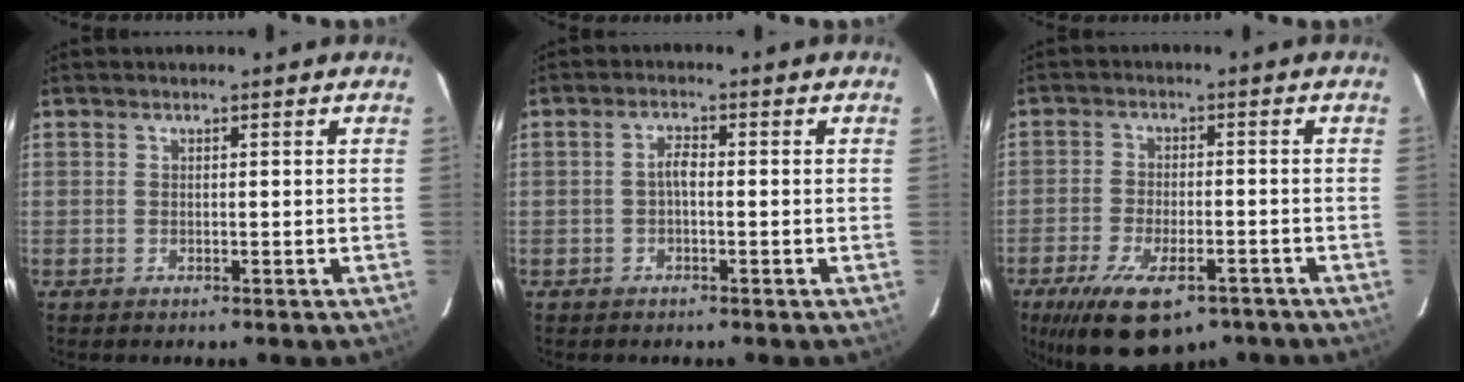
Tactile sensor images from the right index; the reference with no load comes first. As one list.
[{"total": 2.0, "force": [-0.5, 0.8, 1.8], "torque": [-0.036, 0.009, -0.011]}, {"total": 15.2, "force": [-9.8, 6.3, 9.8], "torque": [-0.200, -0.033, -0.153]}]